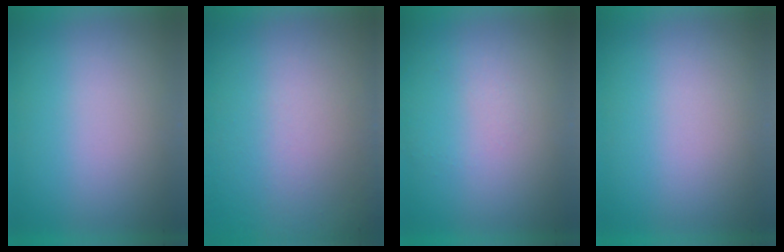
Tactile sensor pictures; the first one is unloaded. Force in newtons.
{"total": 5.4}
{"total": 1.1}
{"total": 0.0}